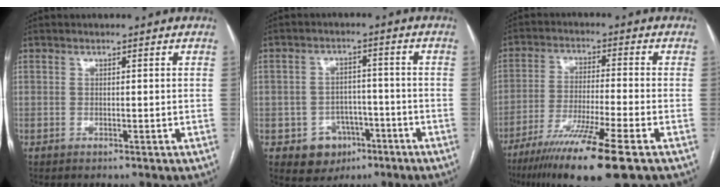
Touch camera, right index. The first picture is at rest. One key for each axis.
{"total": 6.5, "fx": -2.8, "fy": 5.7, "fz": 1.4, "tx": -0.015, "ty": 0.013, "tz": -0.028}
{"total": 14.2, "fx": -9.2, "fy": -0.5, "fz": 10.9, "tx": -0.197, "ty": -0.041, "tz": -0.158}